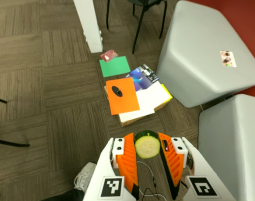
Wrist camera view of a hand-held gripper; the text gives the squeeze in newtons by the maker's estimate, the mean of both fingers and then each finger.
{"total": 9.0, "left": 9.0, "right": 8.9}